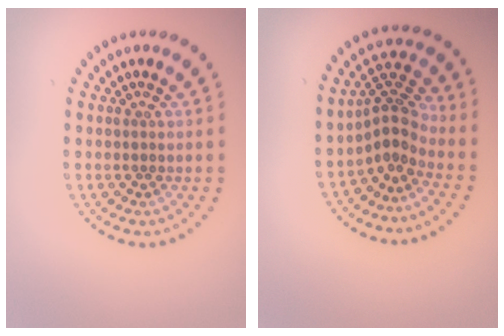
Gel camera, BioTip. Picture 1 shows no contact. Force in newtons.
{"total": 3.1, "press": 2.2, "slide": 2.1}